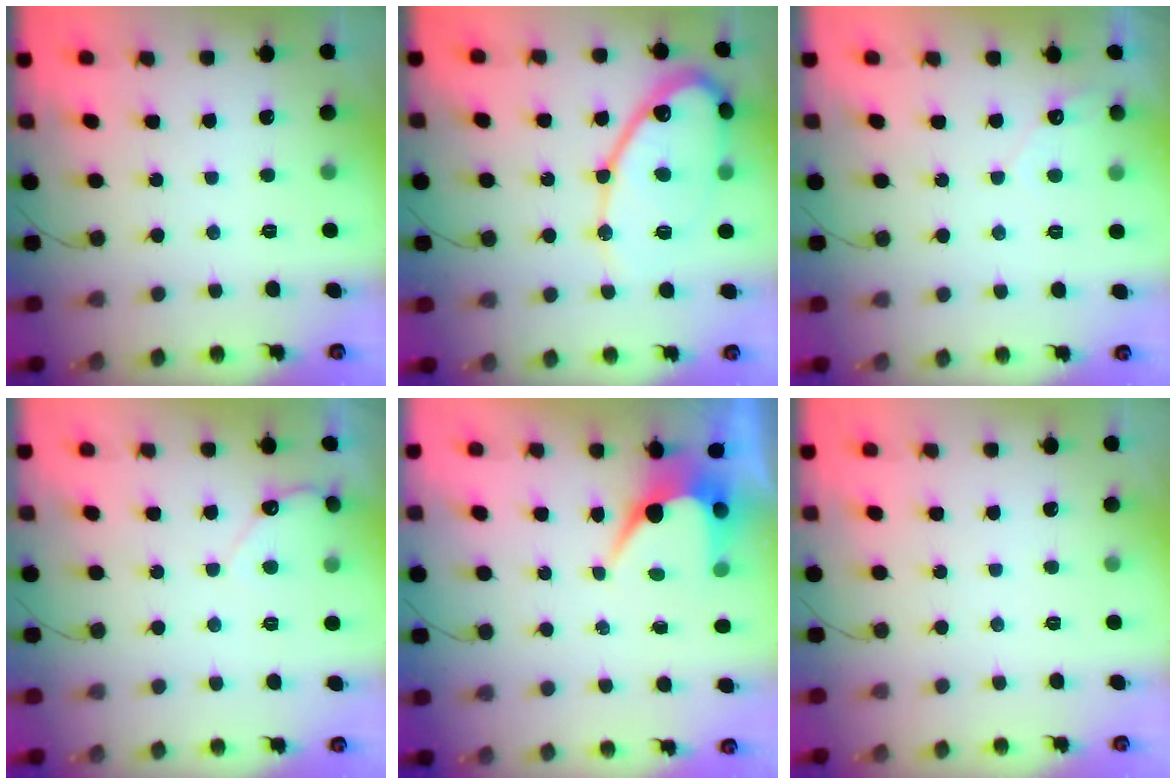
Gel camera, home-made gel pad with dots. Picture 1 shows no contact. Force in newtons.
{"total": 14.2, "press": 14.1, "slide": 1.9}
{"total": 3.0, "press": 3.0, "slide": 0.1}
{"total": 4.1, "press": 4.1, "slide": 0.3}
{"total": 6.9, "press": 6.9, "slide": 0.3}
{"total": 0.0}